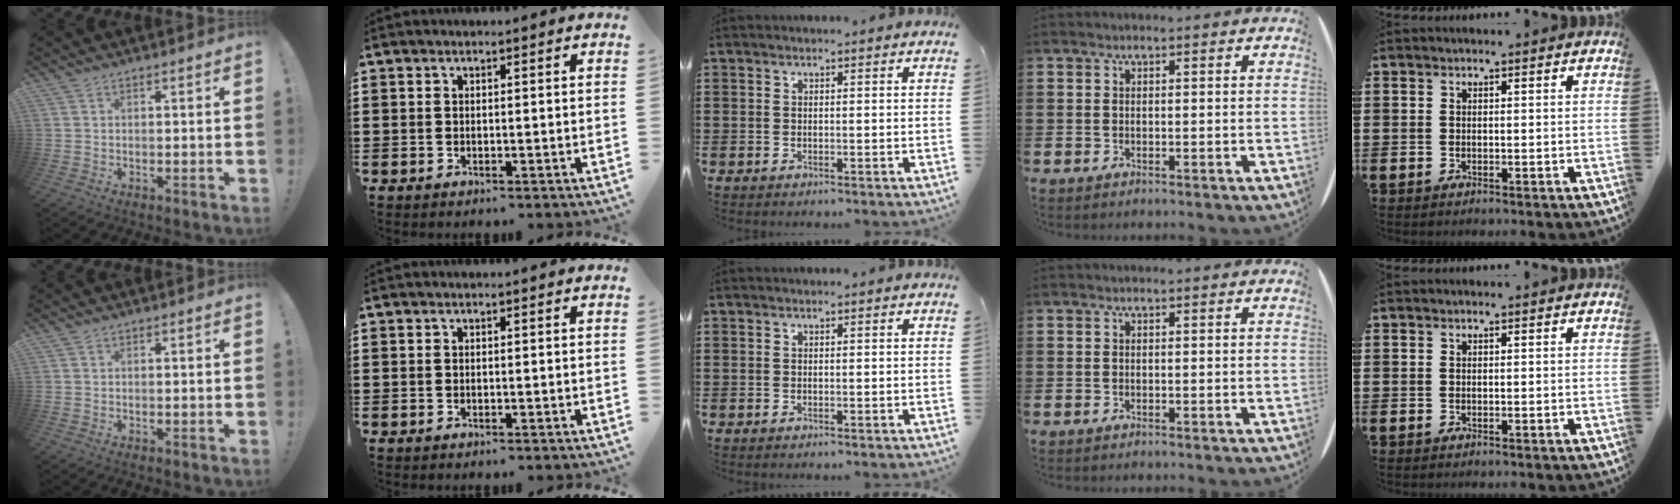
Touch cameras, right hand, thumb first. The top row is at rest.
{}